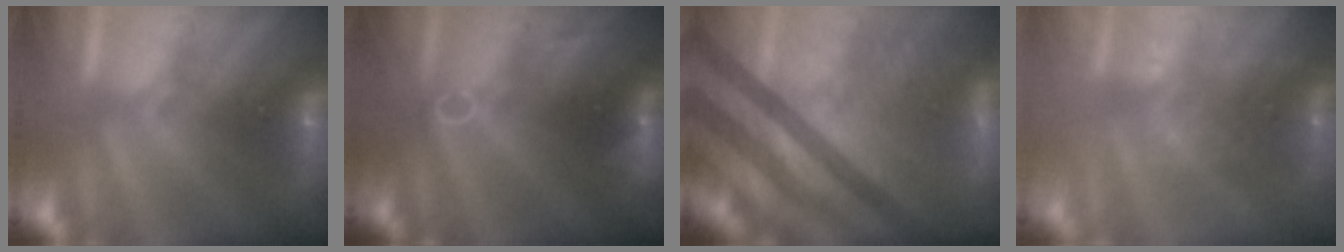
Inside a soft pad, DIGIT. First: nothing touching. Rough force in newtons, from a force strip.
{"total": 2.6}
{"total": 8.5}
{"total": 2.2}